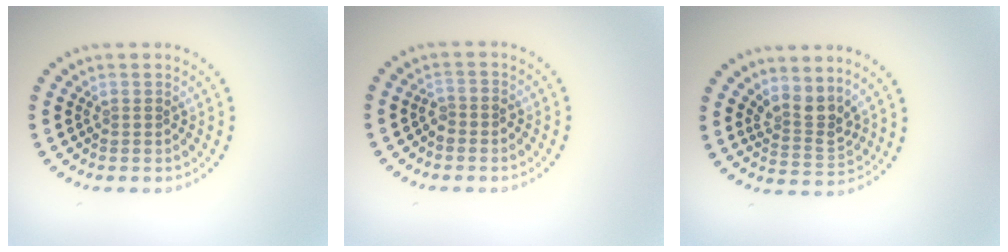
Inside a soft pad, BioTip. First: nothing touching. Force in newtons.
{"total": 1.1, "press": 0.9, "slide": 0.5}
{"total": 2.7, "press": 2.1, "slide": 1.8}